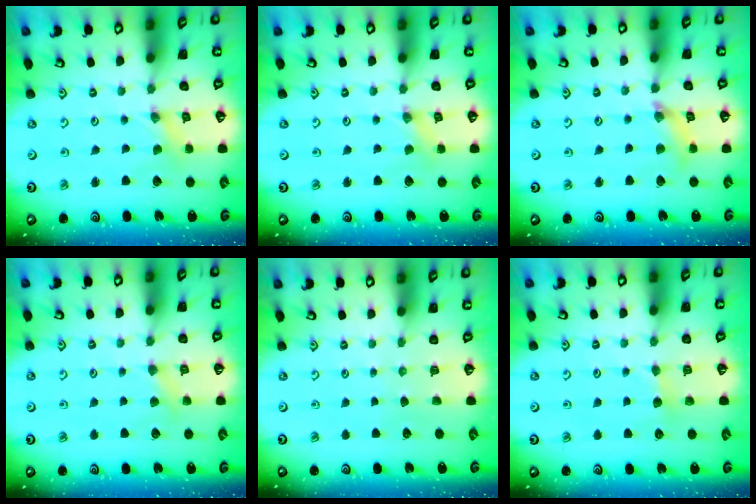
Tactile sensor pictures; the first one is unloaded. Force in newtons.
{"total": 1.5, "press": 1.5, "slide": 0.3}
{"total": 6.7, "press": 6.6, "slide": 0.7}
{"total": 3.7, "press": 3.7, "slide": 0.5}
{"total": 0.0}
{"total": 4.0, "press": 3.9, "slide": 0.6}